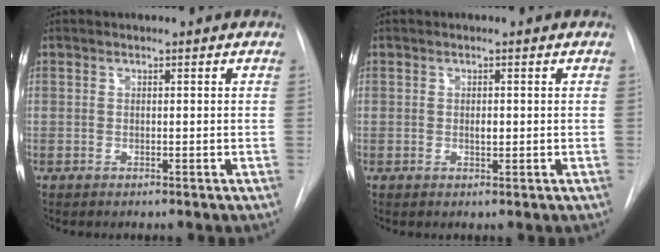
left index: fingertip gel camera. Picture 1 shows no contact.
{"total": 0.8, "force": [-0.2, 0.3, 0.7], "torque": [-0.011, -0.006, -0.003]}